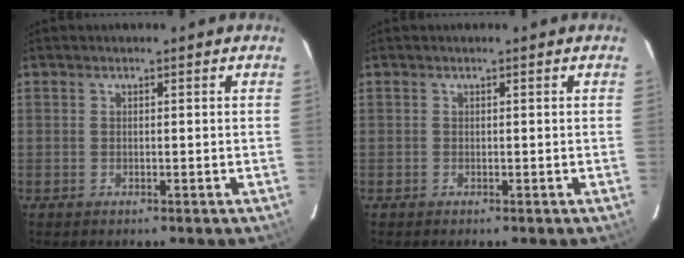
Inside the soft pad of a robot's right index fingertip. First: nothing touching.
{"total": 0.0}